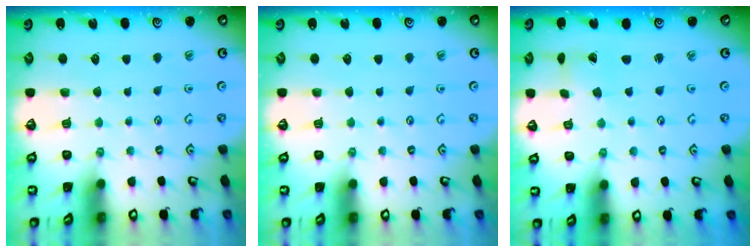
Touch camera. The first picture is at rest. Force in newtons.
{"total": 0.0}
{"total": 1.6, "press": 1.5, "slide": 0.3}